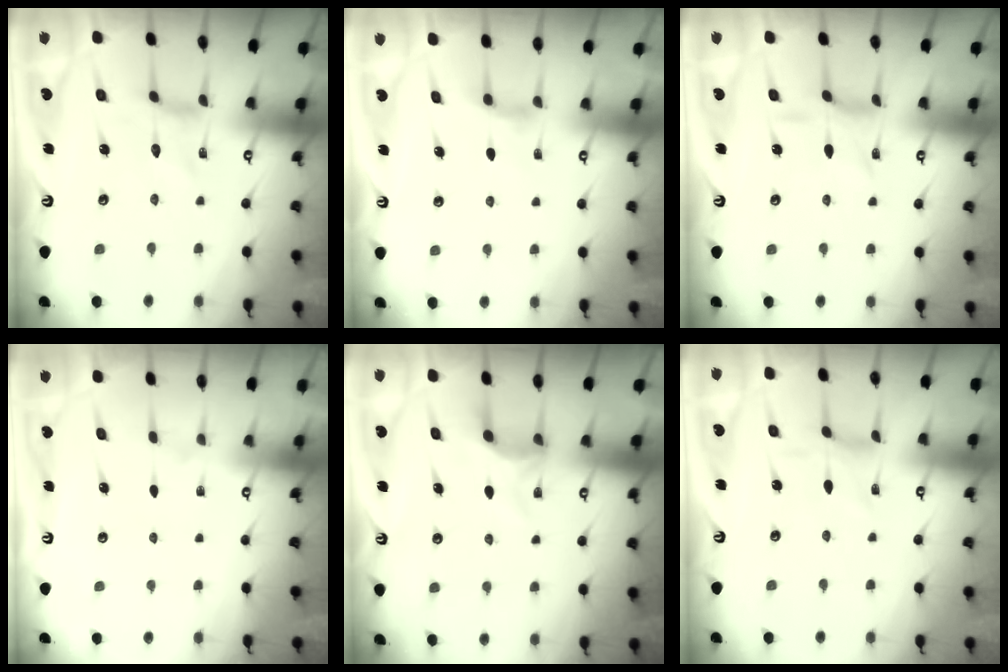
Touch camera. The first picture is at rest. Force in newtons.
{"total": 3.1, "press": 3.0, "slide": 0.4}
{"total": 2.5, "press": 2.5, "slide": 0.2}
{"total": 0.0}
{"total": 5.3, "press": 5.2, "slide": 1.0}
{"total": 0.7, "press": 0.6, "slide": 0.3}